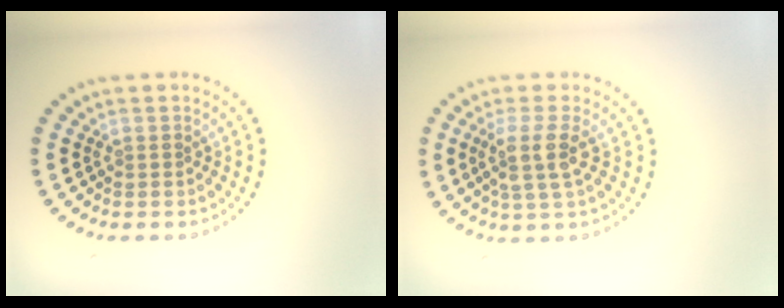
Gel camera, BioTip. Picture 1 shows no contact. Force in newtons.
{"total": 3.1, "press": 2.5, "slide": 1.9}